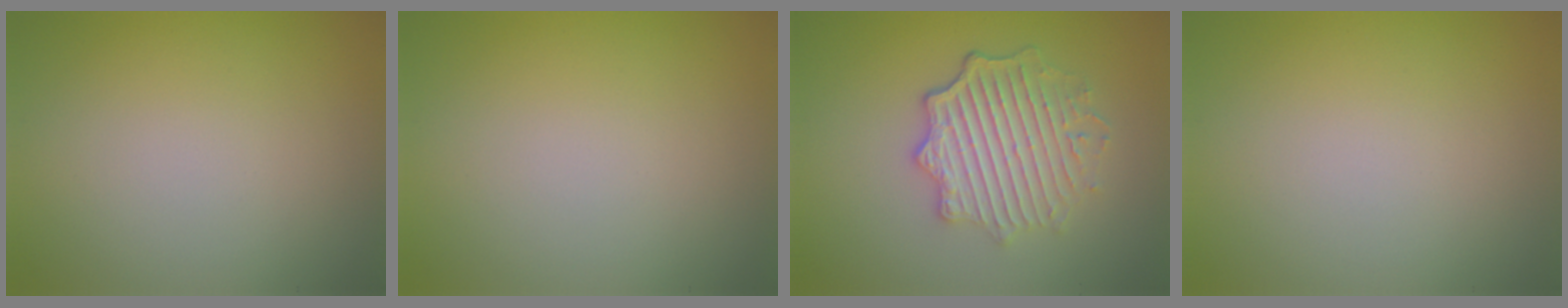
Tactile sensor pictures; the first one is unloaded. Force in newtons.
{"total": 0.0}
{"total": 5.4, "press": 4.3, "slide": 3.3}
{"total": 0.0}